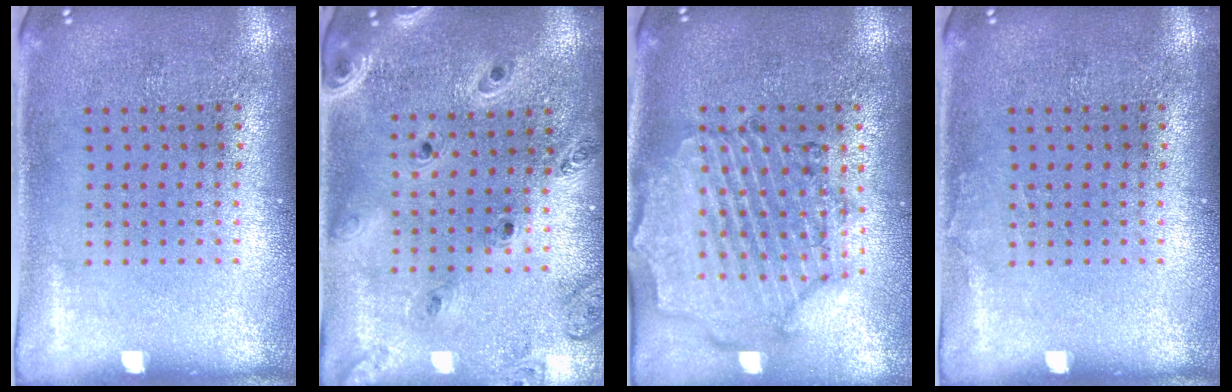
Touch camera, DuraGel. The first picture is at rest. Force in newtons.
{"total": 1.2, "press": 1.2, "slide": 0.2}
{"total": 1.5, "press": 1.5, "slide": 0.3}
{"total": 0.5, "press": 0.5, "slide": 0.1}